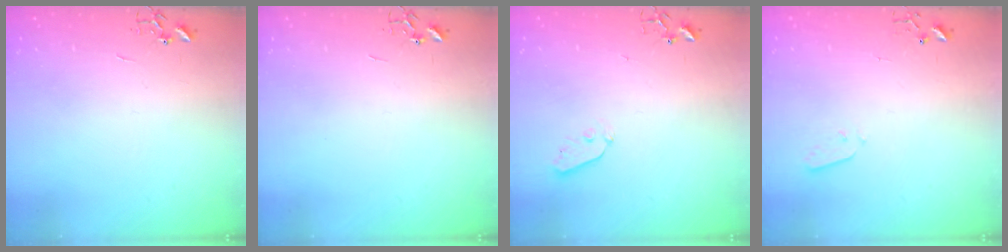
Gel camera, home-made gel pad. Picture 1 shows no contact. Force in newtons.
{"total": 0.0}
{"total": 4.3, "press": 4.3, "slide": 0.7}
{"total": 3.1, "press": 3.1, "slide": 0.7}